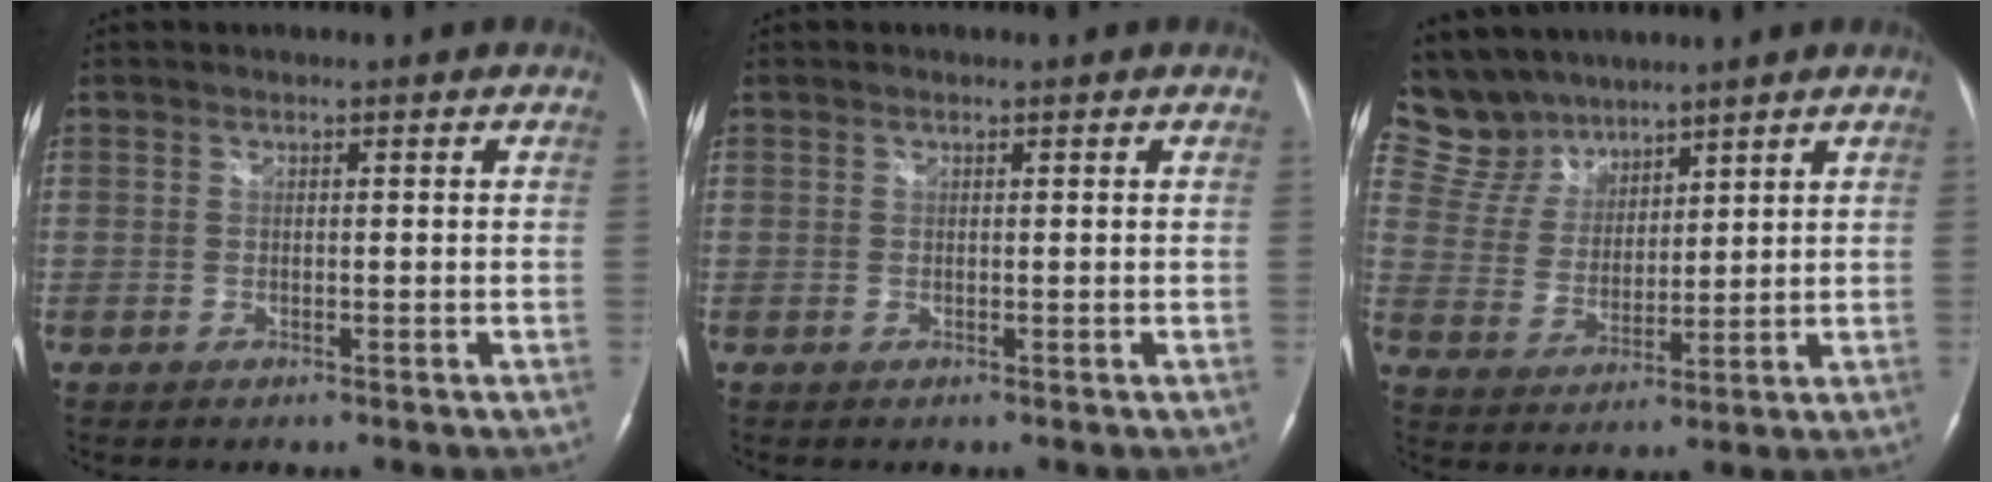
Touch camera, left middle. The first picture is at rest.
{"total": 0.0}
{"total": 9.4, "force": [8.5, 4.1, 0.4], "torque": [-0.020, 0.017, 0.182]}